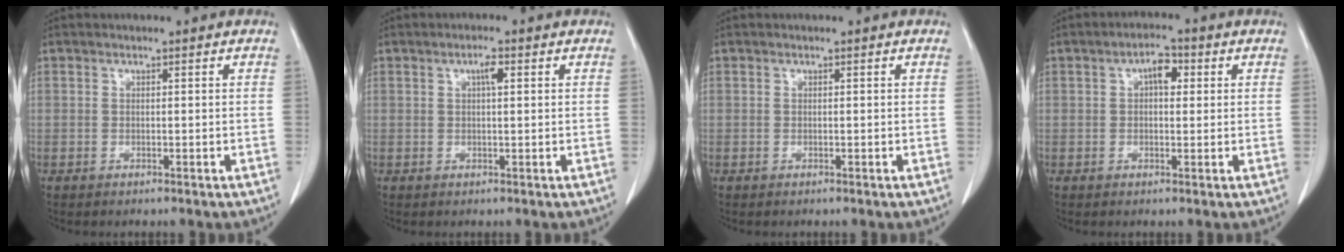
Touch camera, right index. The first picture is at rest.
{"total": 1.9, "force": [0.7, 0.3, 1.8], "torque": [-0.034, 0.003, 0.011]}
{"total": 0.0}
{"total": 3.6, "force": [1.0, 1.7, 3.0], "torque": [-0.049, 0.013, 0.011]}